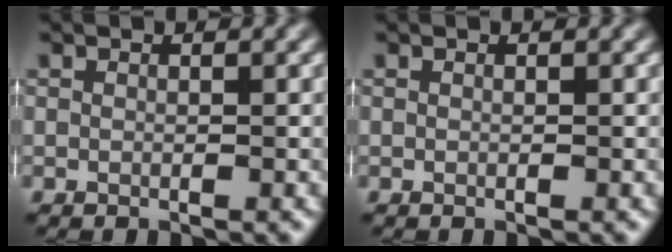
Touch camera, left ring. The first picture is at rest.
{"total": 0.0}